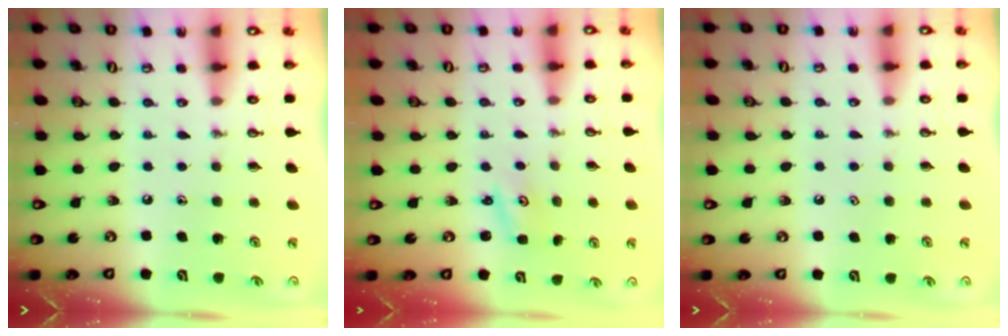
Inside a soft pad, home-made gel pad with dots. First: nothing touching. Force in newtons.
{"total": 1.5, "press": 1.5, "slide": 0.2}
{"total": 0.9, "press": 0.6, "slide": 0.7}